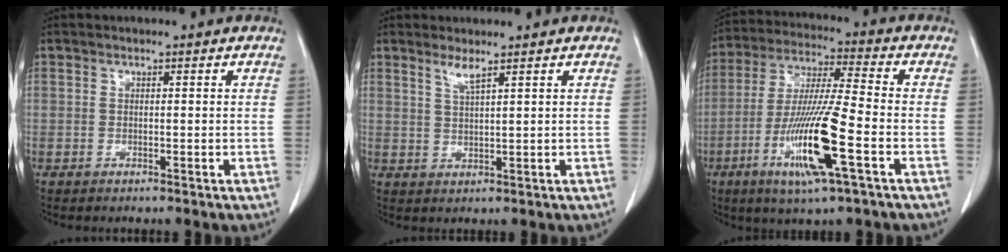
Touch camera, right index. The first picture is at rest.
{"total": 2.2, "force": [1.6, -0.2, 1.6], "torque": [-0.034, -0.007, 0.035]}
{"total": 15.1, "force": [-5.5, 0.3, 14.0], "torque": [-0.282, -0.023, -0.104]}